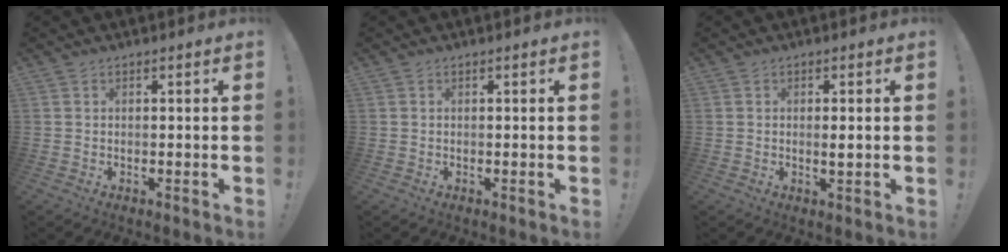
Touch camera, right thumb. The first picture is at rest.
{"total": 0.0}
{"total": 1.7, "force": [0.0, 0.3, 1.7], "torque": [-0.016, -0.008, -0.003]}